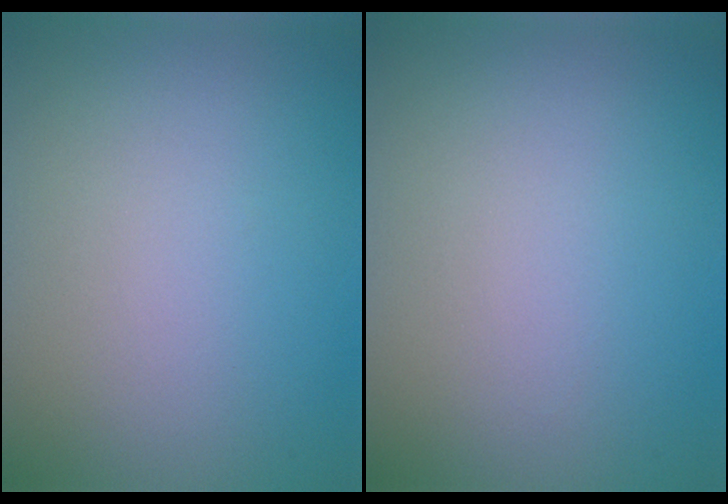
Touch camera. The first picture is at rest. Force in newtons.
{"total": 0.0}